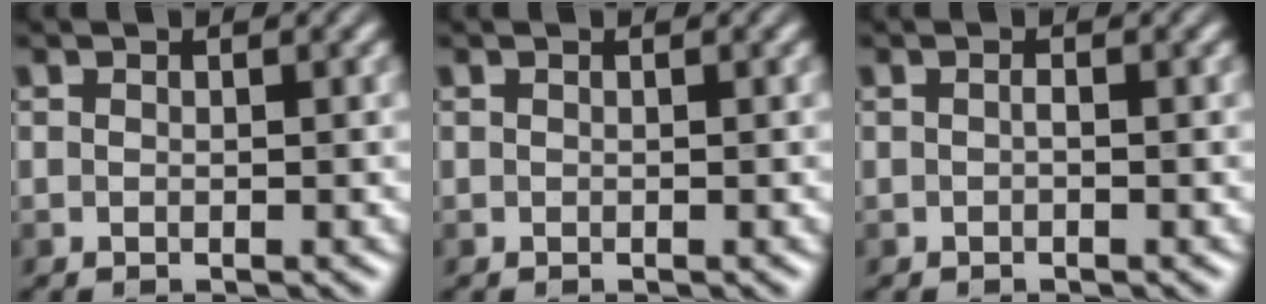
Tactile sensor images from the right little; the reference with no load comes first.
{"total": 0.0}
{"total": 0.0}